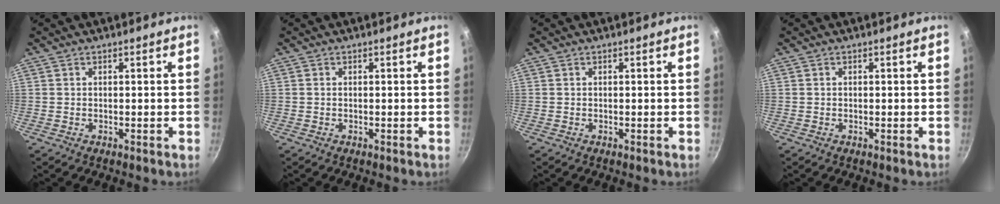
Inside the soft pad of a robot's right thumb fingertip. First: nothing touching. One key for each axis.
{"total": 0.0}
{"total": 0.0}
{"total": 0.0}